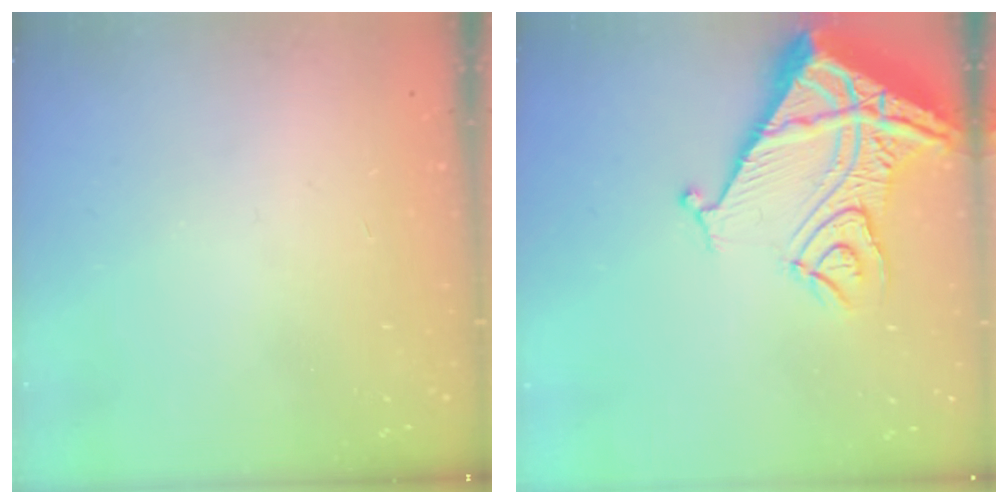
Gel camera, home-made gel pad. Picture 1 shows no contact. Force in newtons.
{"total": 20.1, "press": 19.9, "slide": 2.1}